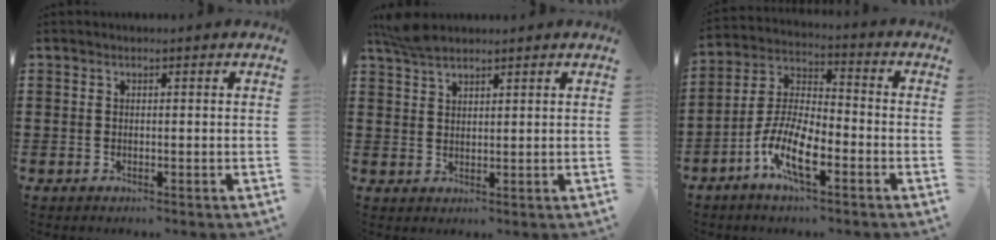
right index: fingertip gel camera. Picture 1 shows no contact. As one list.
[{"total": 3.9, "force": [3.2, 1.2, 1.8], "torque": [-0.043, 0.001, 0.061]}, {"total": 9.3, "force": [-5.0, 3.3, 7.2], "torque": [-0.178, -0.009, -0.101]}]